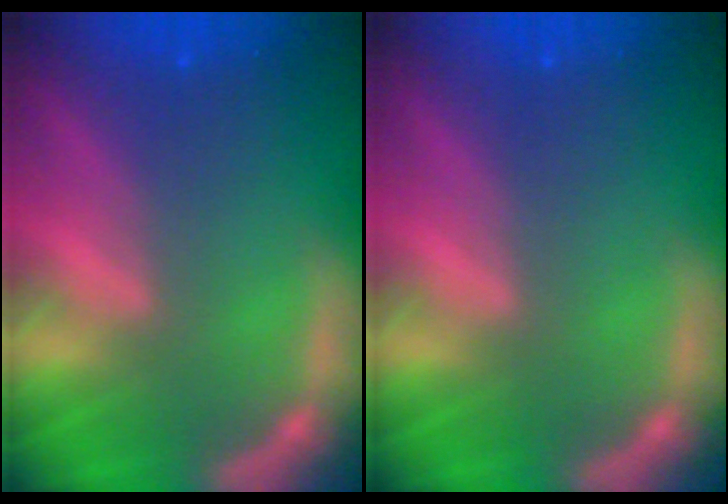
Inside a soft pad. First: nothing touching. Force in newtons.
{"total": 0.0}